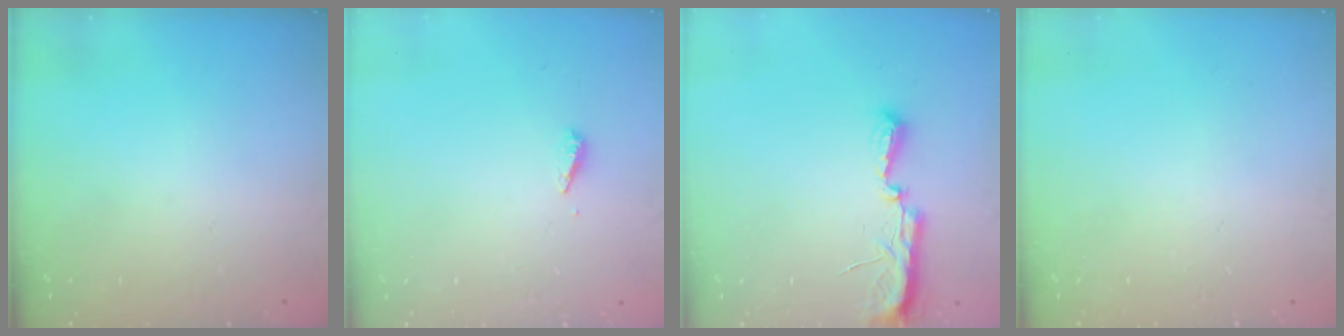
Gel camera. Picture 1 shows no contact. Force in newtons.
{"total": 2.8, "press": 2.8, "slide": 0.2}
{"total": 7.6, "press": 7.6, "slide": 0.7}
{"total": 0.0}